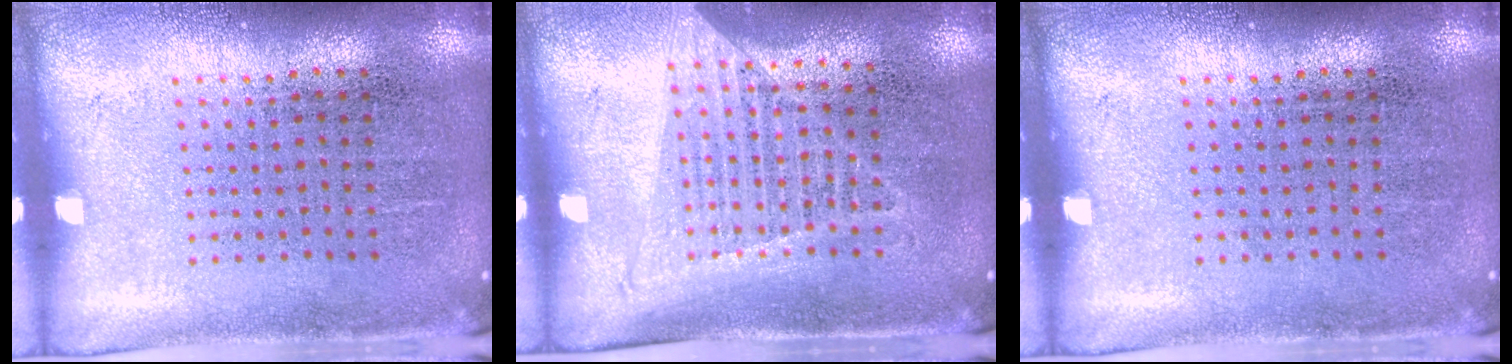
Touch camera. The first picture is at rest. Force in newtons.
{"total": 1.3, "press": 1.2, "slide": 0.6}
{"total": 0.0}